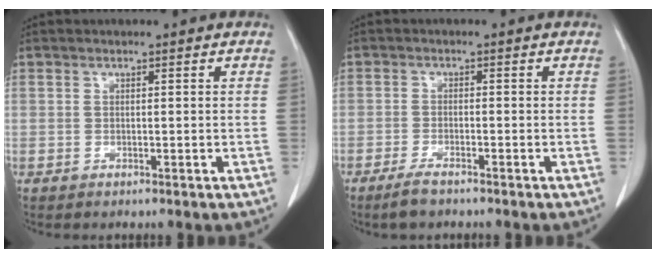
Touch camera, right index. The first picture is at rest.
{"total": 3.0, "force": [-2.3, 0.5, 1.8], "torque": [-0.044, -0.007, -0.040]}